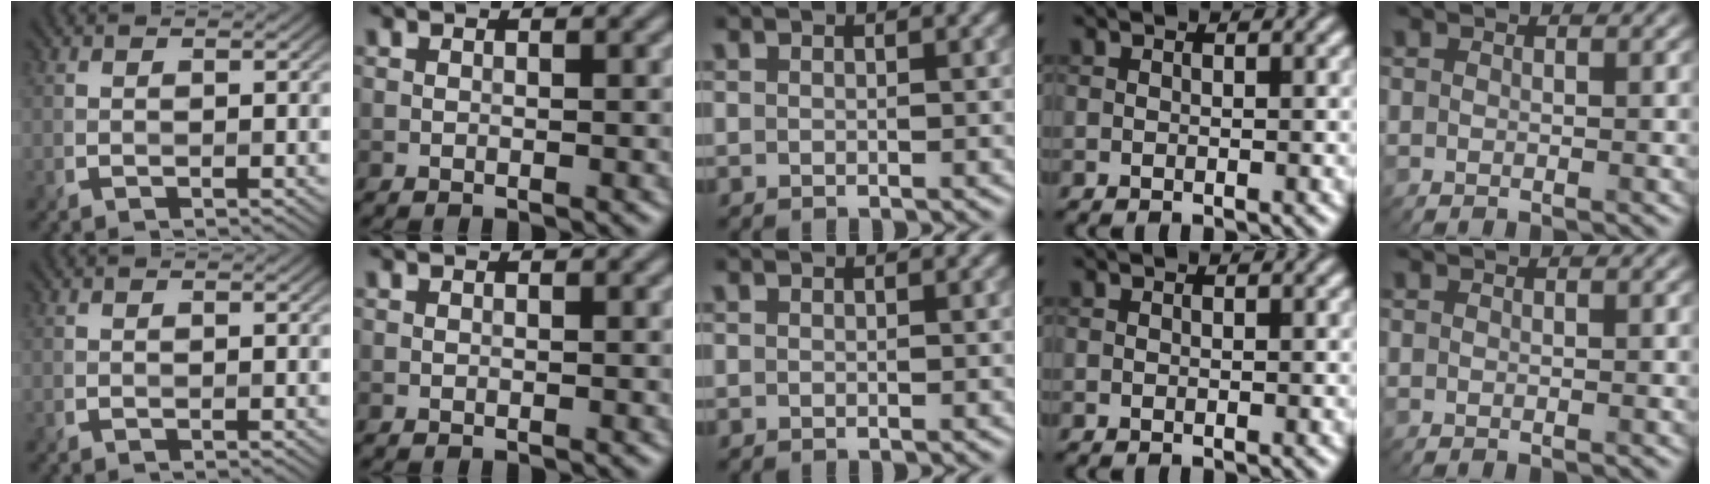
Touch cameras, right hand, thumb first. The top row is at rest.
{}